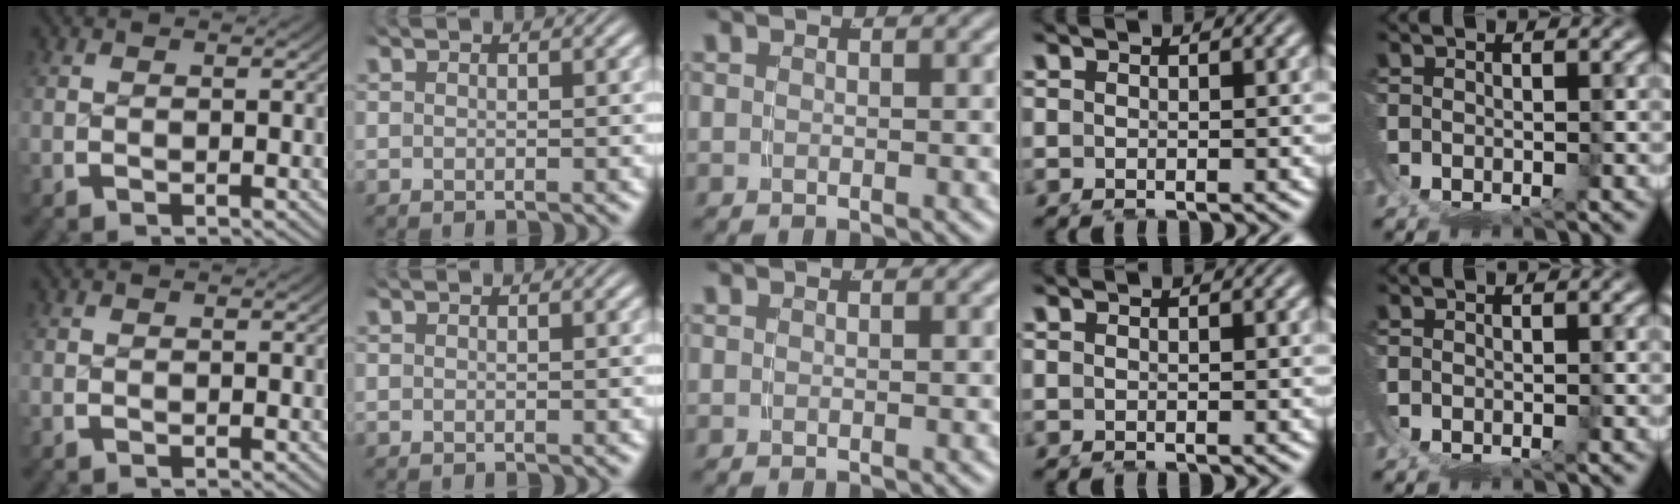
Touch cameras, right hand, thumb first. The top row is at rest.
{}